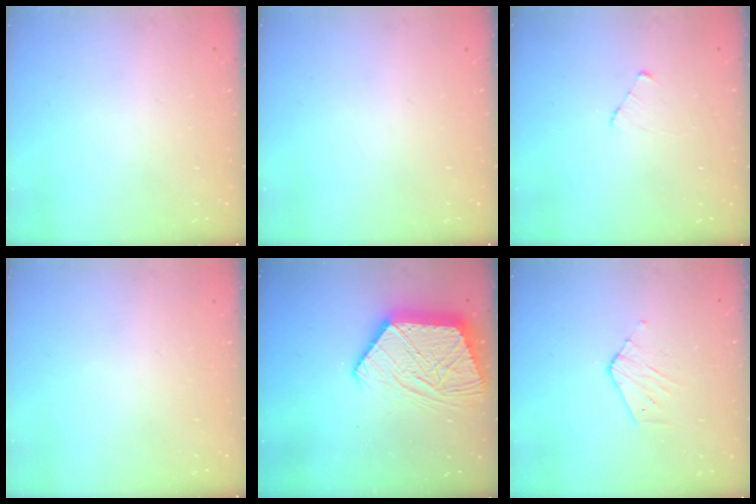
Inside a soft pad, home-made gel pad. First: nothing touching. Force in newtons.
{"total": 0.0}
{"total": 2.9, "press": 2.8, "slide": 0.3}
{"total": 0.0}
{"total": 18.2, "press": 18.1, "slide": 1.6}
{"total": 3.3, "press": 3.3, "slide": 0.3}